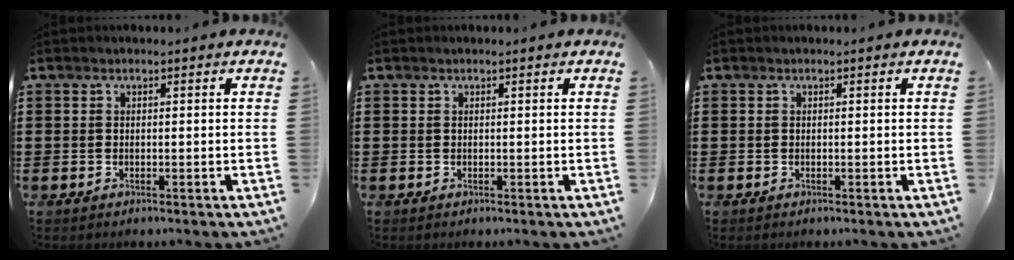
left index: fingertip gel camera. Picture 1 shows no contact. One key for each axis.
{"total": 0.0}
{"total": 0.0}